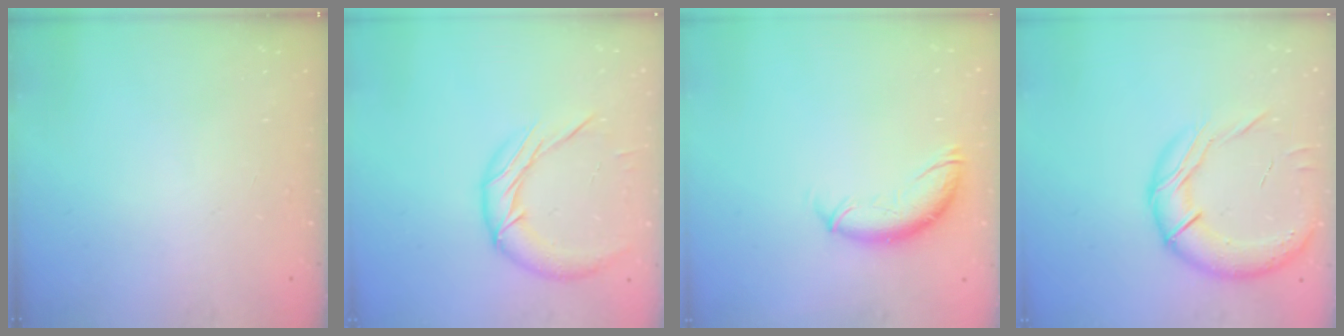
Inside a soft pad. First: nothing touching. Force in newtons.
{"total": 13.1, "press": 13.0, "slide": 1.0}
{"total": 10.8, "press": 10.6, "slide": 1.8}
{"total": 17.8, "press": 17.6, "slide": 2.9}